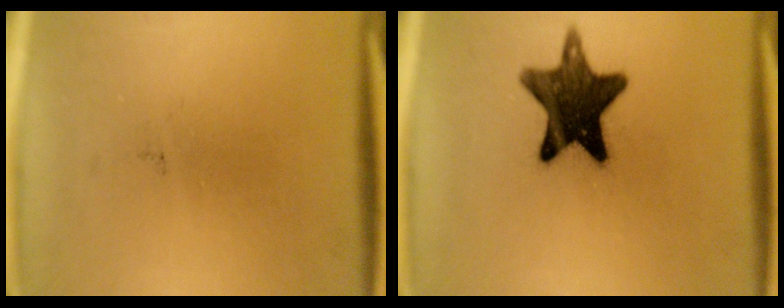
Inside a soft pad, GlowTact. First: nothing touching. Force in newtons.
{"total": 14.2}